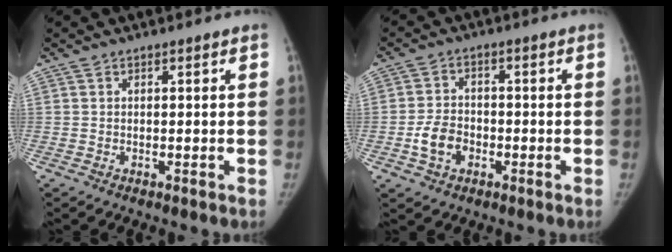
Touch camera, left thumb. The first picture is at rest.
{"total": 5.7, "force": [-1.7, 4.3, 3.3], "torque": [-0.051, 0.014, -0.033]}